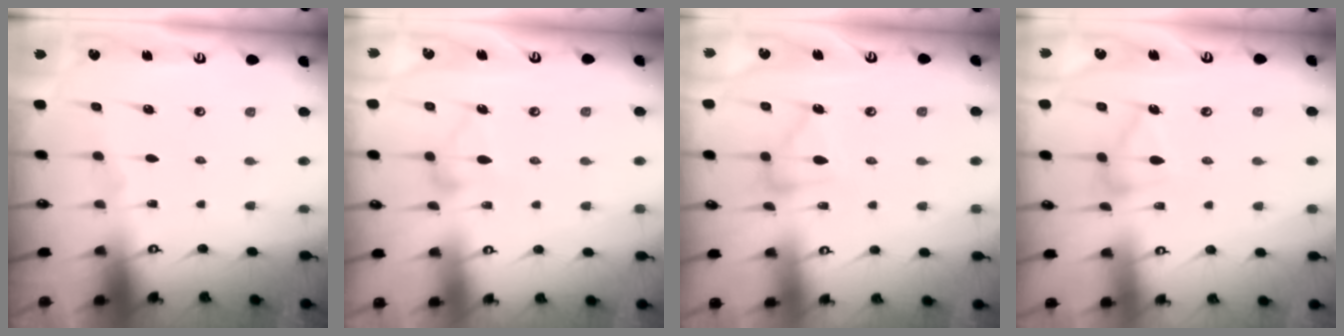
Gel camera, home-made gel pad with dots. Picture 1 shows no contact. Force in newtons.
{"total": 9.8, "press": 9.8, "slide": 0.2}
{"total": 11.3, "press": 11.3, "slide": 0.6}
{"total": 11.7, "press": 11.7, "slide": 0.3}